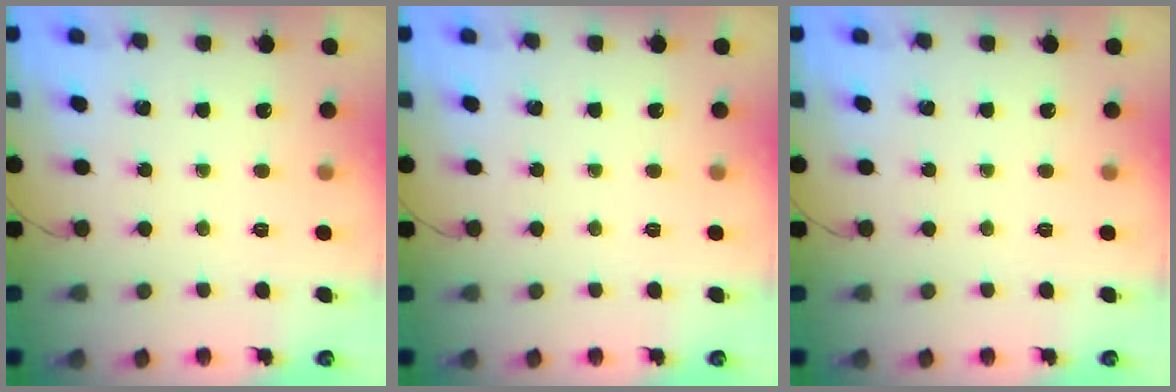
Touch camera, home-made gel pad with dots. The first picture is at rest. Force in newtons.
{"total": 0.0}
{"total": 0.0}